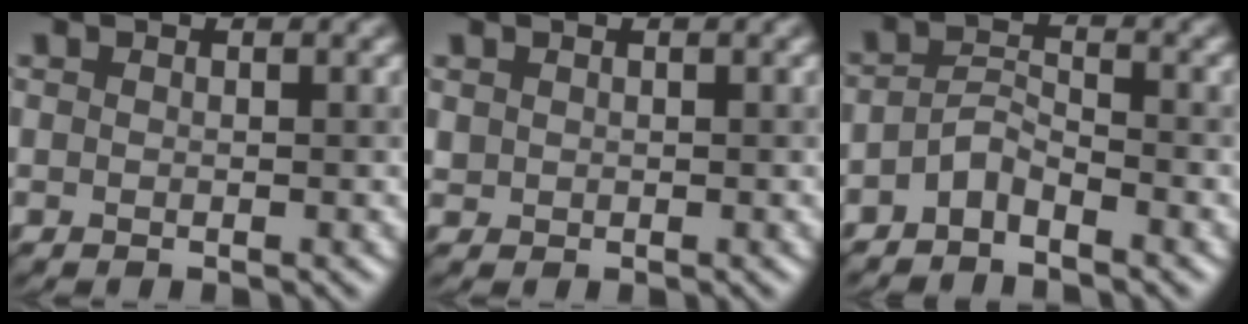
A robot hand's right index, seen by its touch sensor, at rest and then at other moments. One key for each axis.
{"total": 0.8, "fx": 0.6, "fy": 0.5, "fz": -0.3, "tx": 0.013, "ty": 0.005, "tz": 0.012}
{"total": 1.8, "fx": -1.4, "fy": 0.7, "fz": 0.9, "tx": -0.018, "ty": 0.013, "tz": -0.034}